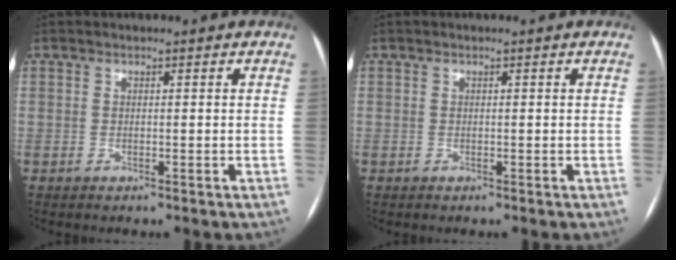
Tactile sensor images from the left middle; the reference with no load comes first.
{"total": 0.0}